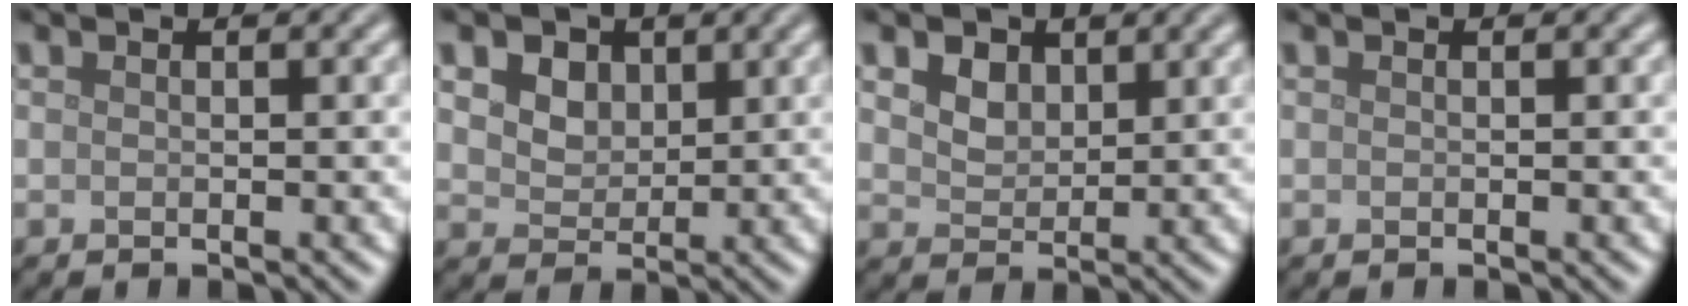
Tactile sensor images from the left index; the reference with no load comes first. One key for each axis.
{"total": 5.7, "fx": 2.9, "fy": 4.0, "fz": 2.9, "tx": -0.070, "ty": 0.012, "tz": 0.042}
{"total": 3.0, "fx": 1.7, "fy": 2.0, "fz": 1.5, "tx": -0.036, "ty": 0.001, "tz": 0.024}
{"total": 0.0}